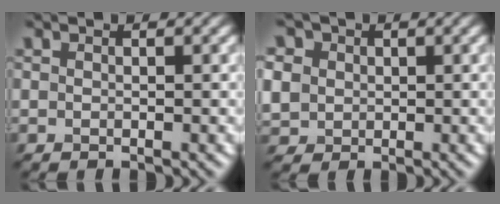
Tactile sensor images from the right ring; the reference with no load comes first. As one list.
[{"total": 7.2, "force": [2.2, 6.1, 3.2], "torque": [-0.086, 0.024, 0.025]}]